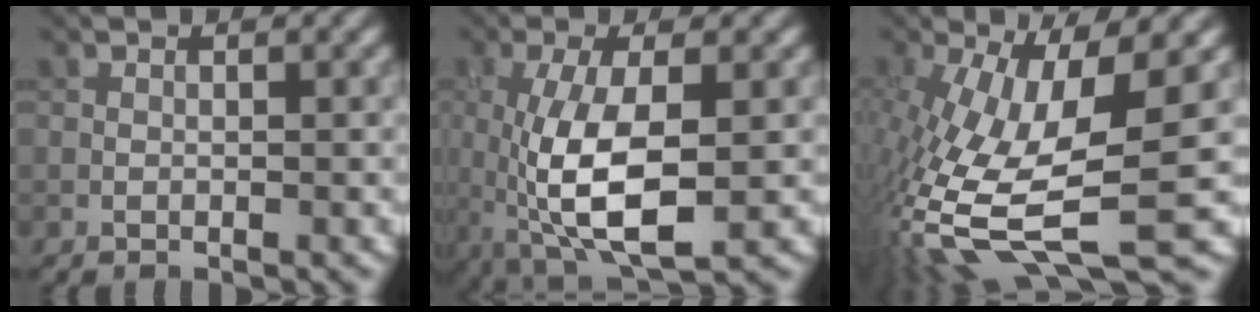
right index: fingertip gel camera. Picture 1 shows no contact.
{"total": 7.8, "force": [-0.8, 2.8, 7.2], "torque": [-0.154, -0.007, -0.012]}
{"total": 13.3, "force": [-3.6, 4.3, 12.1], "torque": [-0.258, -0.021, -0.058]}